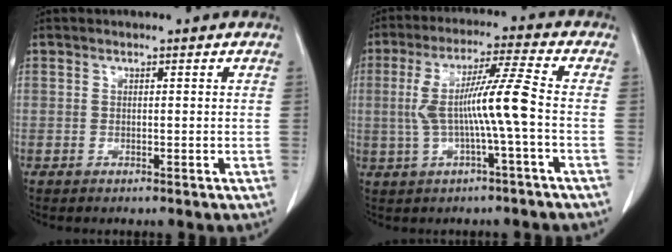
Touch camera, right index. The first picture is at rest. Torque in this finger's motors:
{"motor_torque": [1.23, -0.23, 0.68, 0.21]}